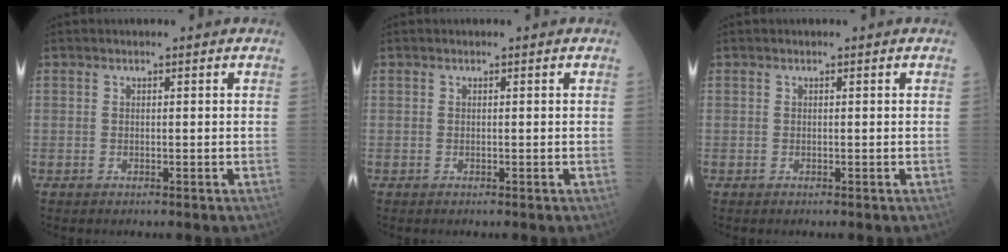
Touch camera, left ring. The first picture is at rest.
{"total": 0.0}
{"total": 0.0}